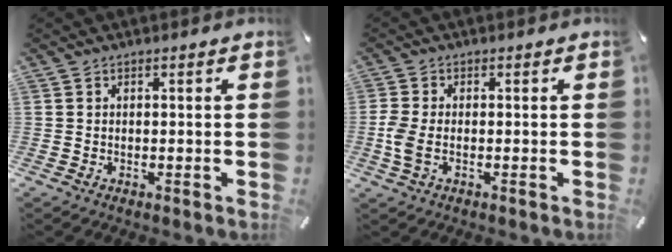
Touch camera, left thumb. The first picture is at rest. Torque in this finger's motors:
{"motor_torque": [0.46, 1.03, 0.29, -0.22, 0.09]}